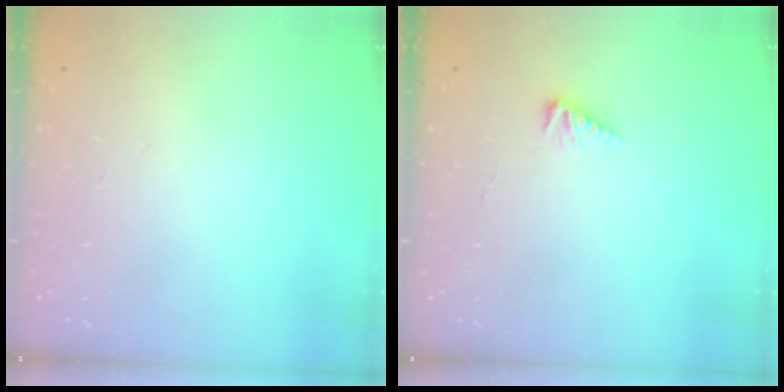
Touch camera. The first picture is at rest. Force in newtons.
{"total": 4.1, "press": 4.1, "slide": 0.5}